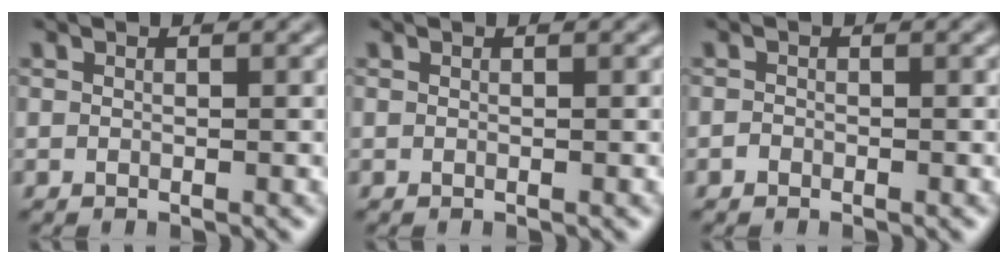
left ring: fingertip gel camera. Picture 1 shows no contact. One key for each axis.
{"total": 0.0}
{"total": 0.6, "fx": -0.4, "fy": 0.4, "fz": 0.1, "tx": 0.000, "ty": -0.003, "tz": -0.008}